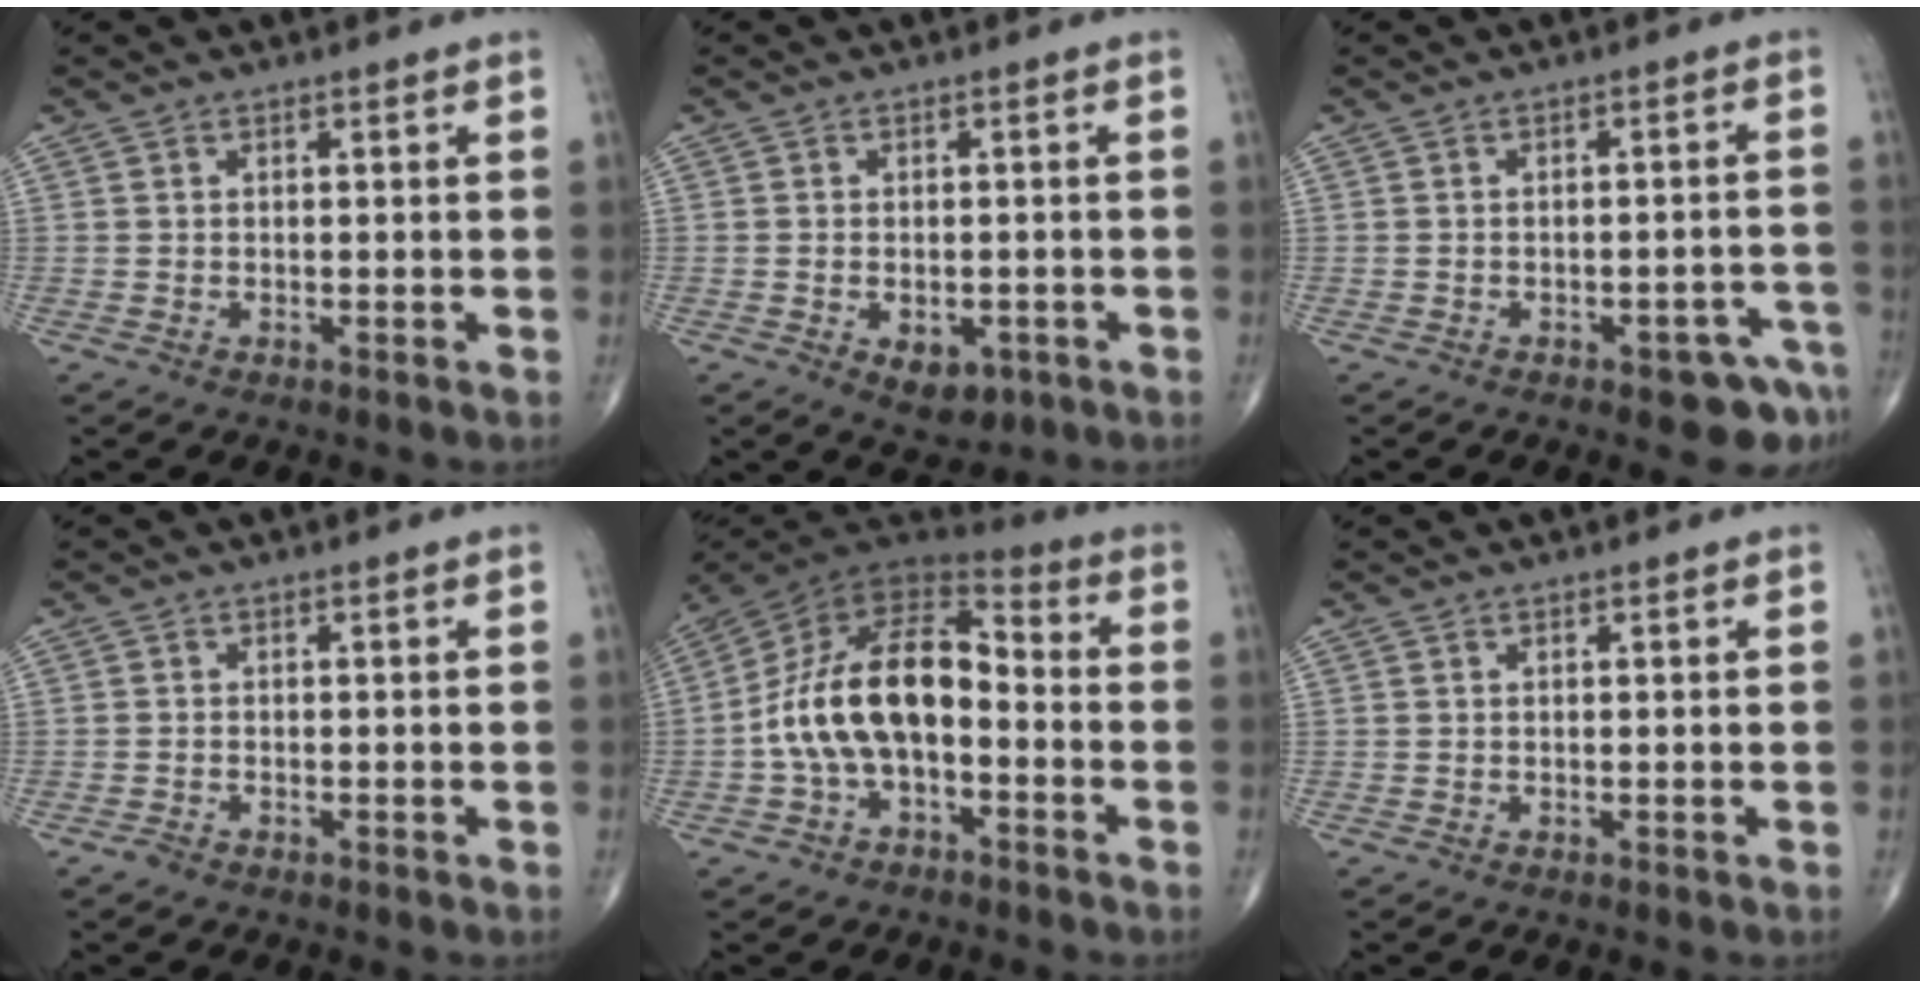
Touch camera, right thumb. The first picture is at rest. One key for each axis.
{"total": 5.5, "fx": -2.0, "fy": 3.5, "fz": 3.8, "tx": -0.043, "ty": 0.006, "tz": -0.015}
{"total": 6.7, "fx": -3.9, "fy": 2.7, "fz": 4.8, "tx": -0.043, "ty": 0.027, "tz": -0.042}
{"total": 1.0, "fx": -0.8, "fy": 0.5, "fz": 0.4, "tx": -0.012, "ty": 0.001, "tz": -0.017}
{"total": 17.4, "fx": -2.8, "fy": 9.8, "fz": 14.1, "tx": -0.242, "ty": 0.054, "tz": -0.056}
{"total": 0.0}